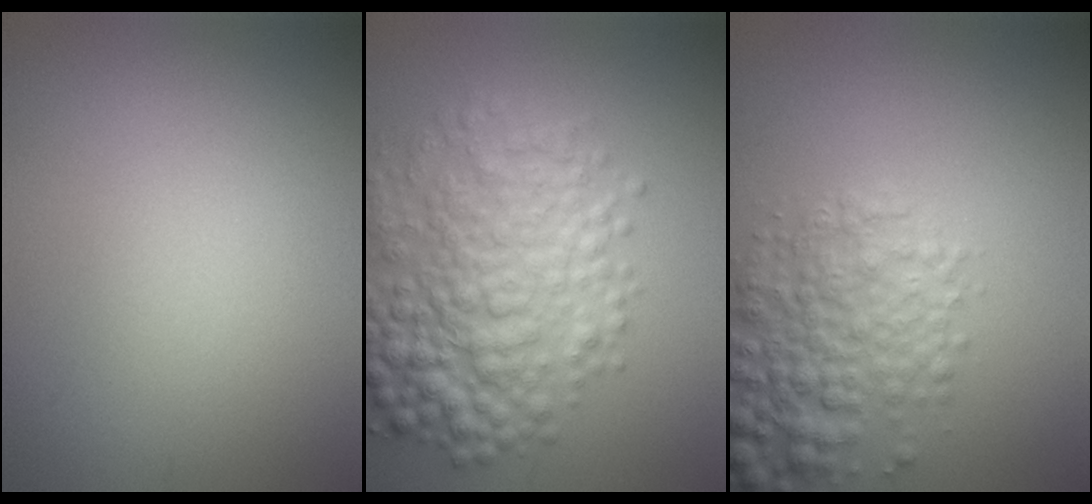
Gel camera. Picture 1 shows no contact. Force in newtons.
{"total": 7.2, "press": 7.2, "slide": 0.0}
{"total": 5.3, "press": 5.3, "slide": 0.2}